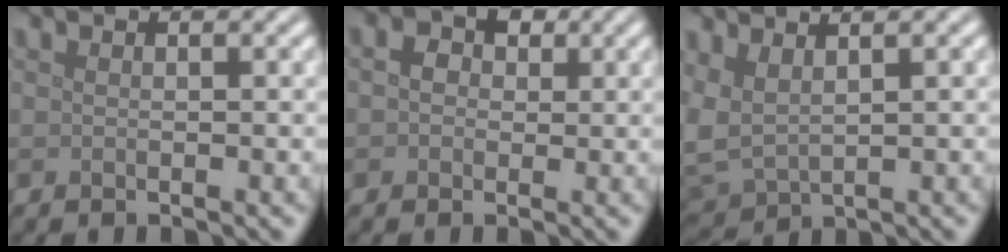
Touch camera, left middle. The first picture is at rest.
{"total": 2.3, "force": [0.4, 1.9, 1.2], "torque": [-0.017, 0.003, -0.004]}
{"total": 3.6, "force": [1.7, 1.6, 2.7], "torque": [-0.078, 0.002, 0.037]}